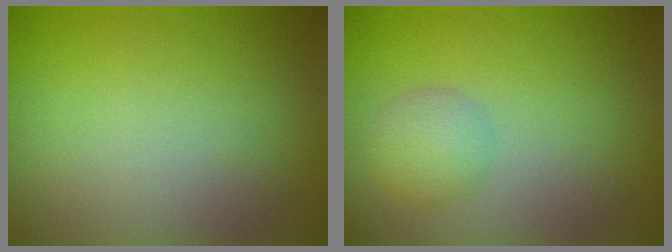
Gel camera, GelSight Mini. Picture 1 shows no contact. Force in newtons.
{"total": 2.5, "press": 2.5, "slide": 0.1}